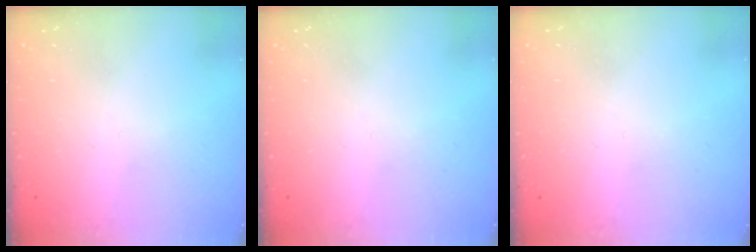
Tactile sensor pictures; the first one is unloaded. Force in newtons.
{"total": 0.0}
{"total": 0.0}